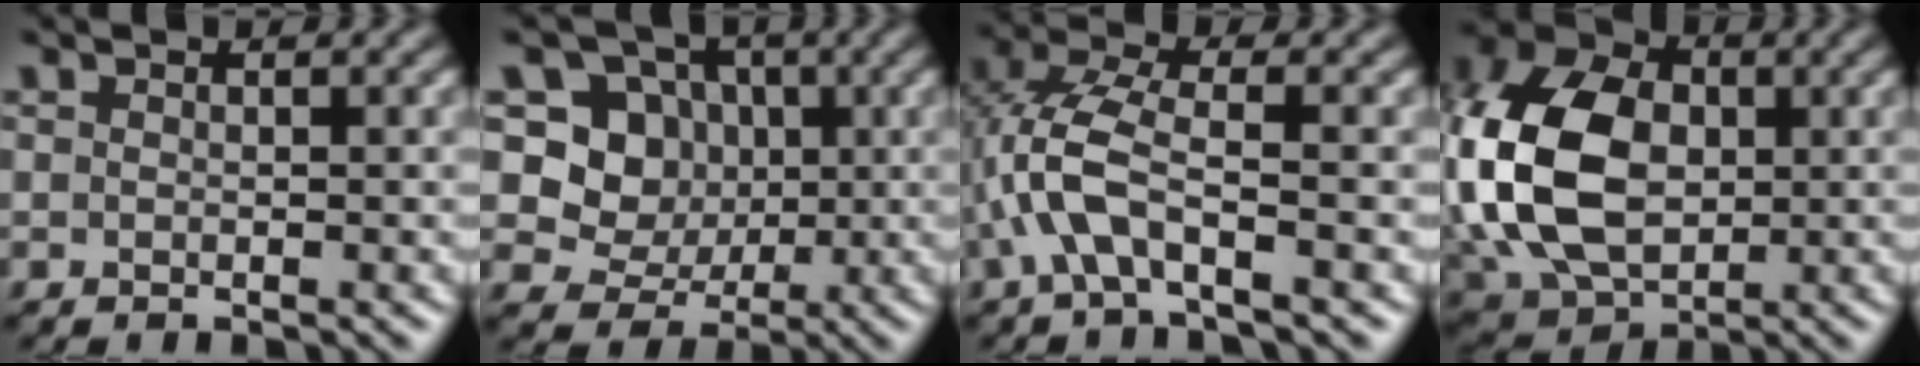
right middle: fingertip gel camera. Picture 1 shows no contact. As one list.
[{"total": 5.1, "force": [0.9, 4.7, 1.7], "torque": [-0.022, 0.001, 0.001]}, {"total": 4.9, "force": [-1.6, 1.6, 4.3], "torque": [-0.103, 0.016, -0.039]}, {"total": 13.3, "force": [0.2, 9.4, 9.3], "torque": [-0.224, 0.013, -0.001]}]